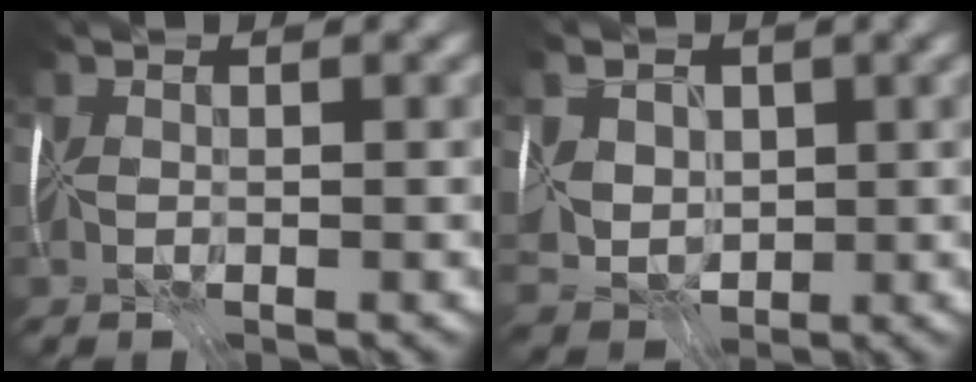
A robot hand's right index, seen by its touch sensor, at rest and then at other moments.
{"total": 5.5, "force": [1.2, 4.5, 2.9], "torque": [-0.050, 0.016, 0.010]}